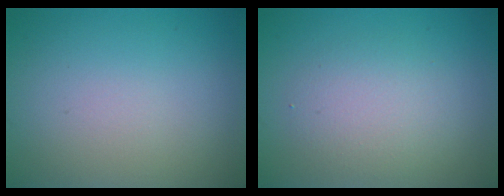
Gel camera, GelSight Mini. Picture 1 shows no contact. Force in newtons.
{"total": 3.2, "press": 3.2, "slide": 0.1}